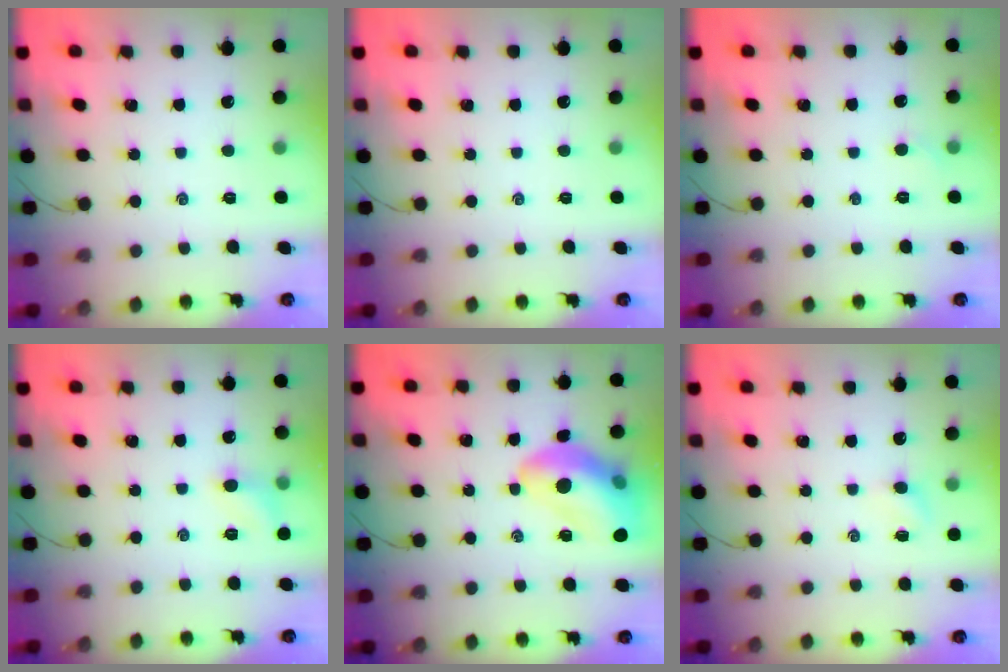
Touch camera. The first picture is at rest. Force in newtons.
{"total": 0.0}
{"total": 2.7, "press": 2.5, "slide": 0.9}
{"total": 6.1, "press": 6.0, "slide": 1.5}
{"total": 15.1, "press": 14.7, "slide": 3.5}
{"total": 3.4, "press": 3.2, "slide": 1.0}